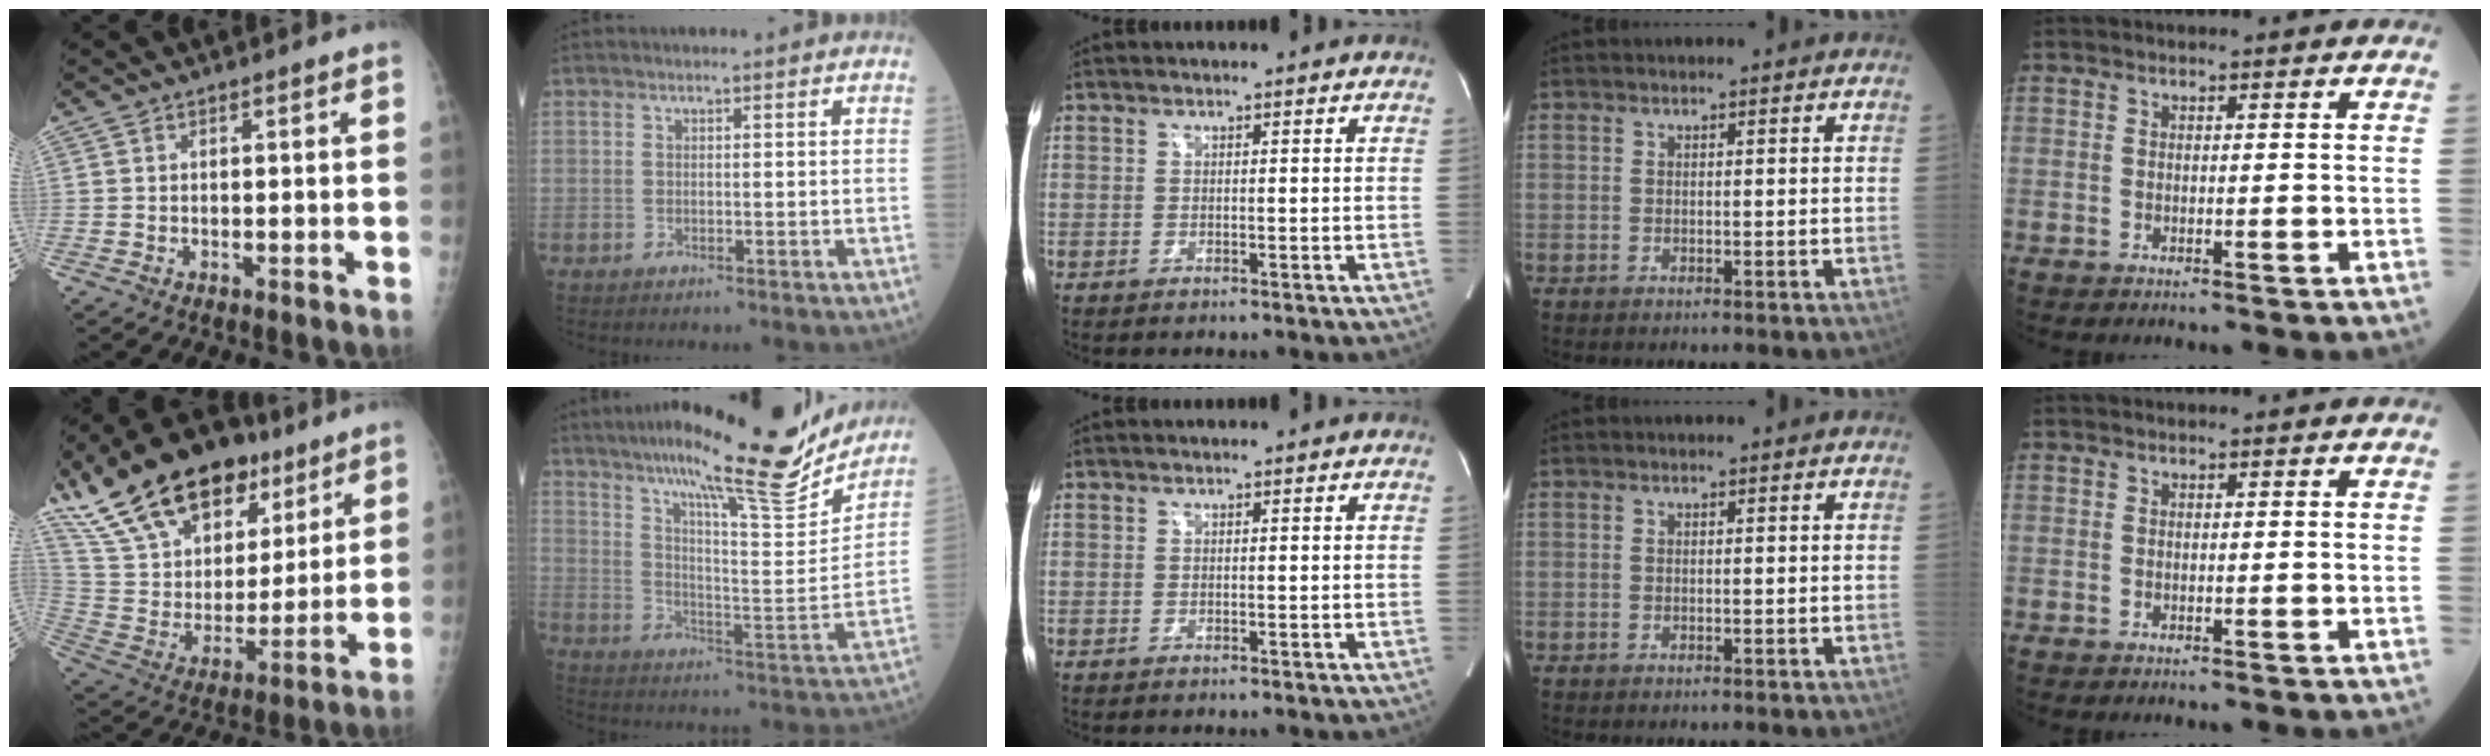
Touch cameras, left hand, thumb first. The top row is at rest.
{"thumb": {"total": 26.3, "force": [17.0, 14.1, 14.3], "torque": [-0.231, -0.027, 0.297]}, "index": {"total": 22.5, "force": [18.8, 2.1, 12.3], "torque": [-0.195, -0.023, 0.270]}}